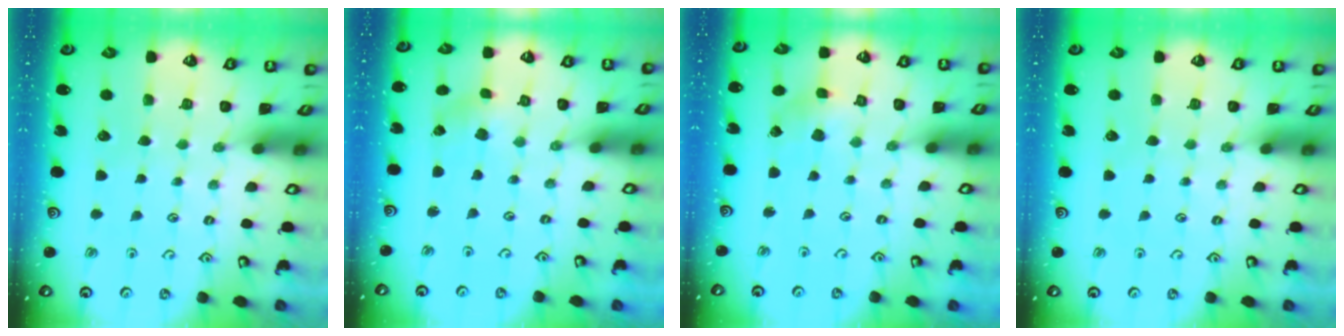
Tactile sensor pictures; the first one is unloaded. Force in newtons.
{"total": 0.5, "press": 0.5, "slide": 0.1}
{"total": 2.9, "press": 2.8, "slide": 0.3}
{"total": 0.0}